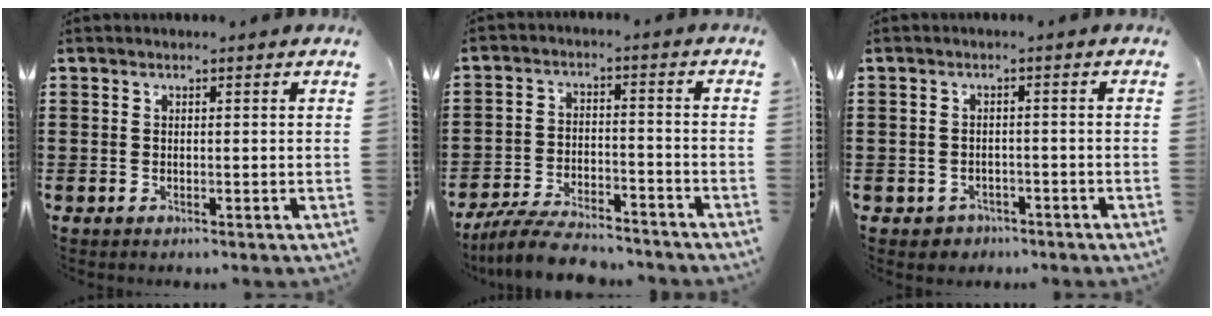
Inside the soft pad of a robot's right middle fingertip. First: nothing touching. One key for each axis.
{"total": 7.0, "fx": -6.5, "fy": 1.1, "fz": 2.4, "tx": -0.052, "ty": 0.002, "tz": -0.126}
{"total": 1.6, "fx": -1.3, "fy": 0.8, "fz": -0.1, "tx": -0.004, "ty": 0.003, "tz": -0.032}